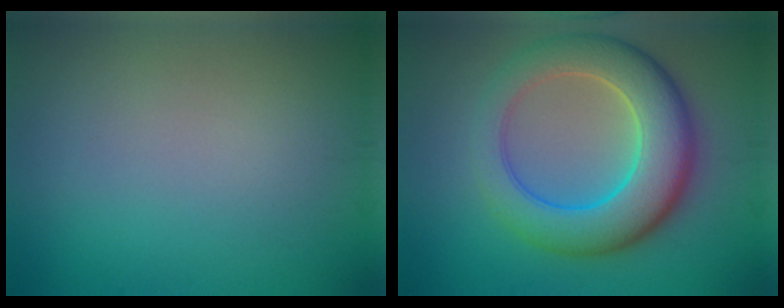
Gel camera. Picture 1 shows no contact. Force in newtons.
{"total": 8.9, "press": 8.9, "slide": 0.2}